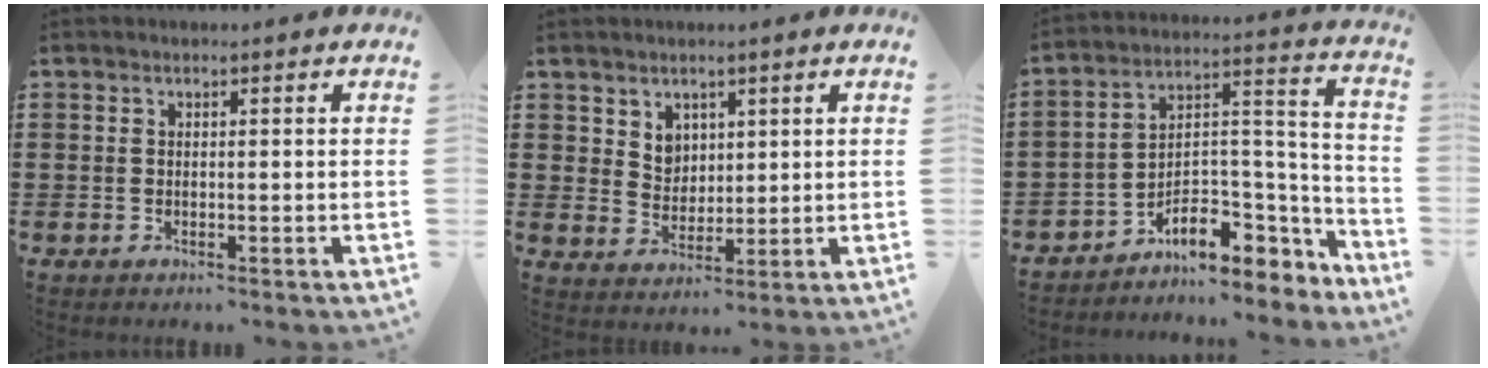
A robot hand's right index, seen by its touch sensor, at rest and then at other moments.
{"total": 3.9, "force": [2.6, 2.8, 0.8], "torque": [-0.029, 0.005, 0.050]}
{"total": 7.4, "force": [-5.1, 4.2, 3.4], "torque": [-0.064, -0.007, -0.091]}